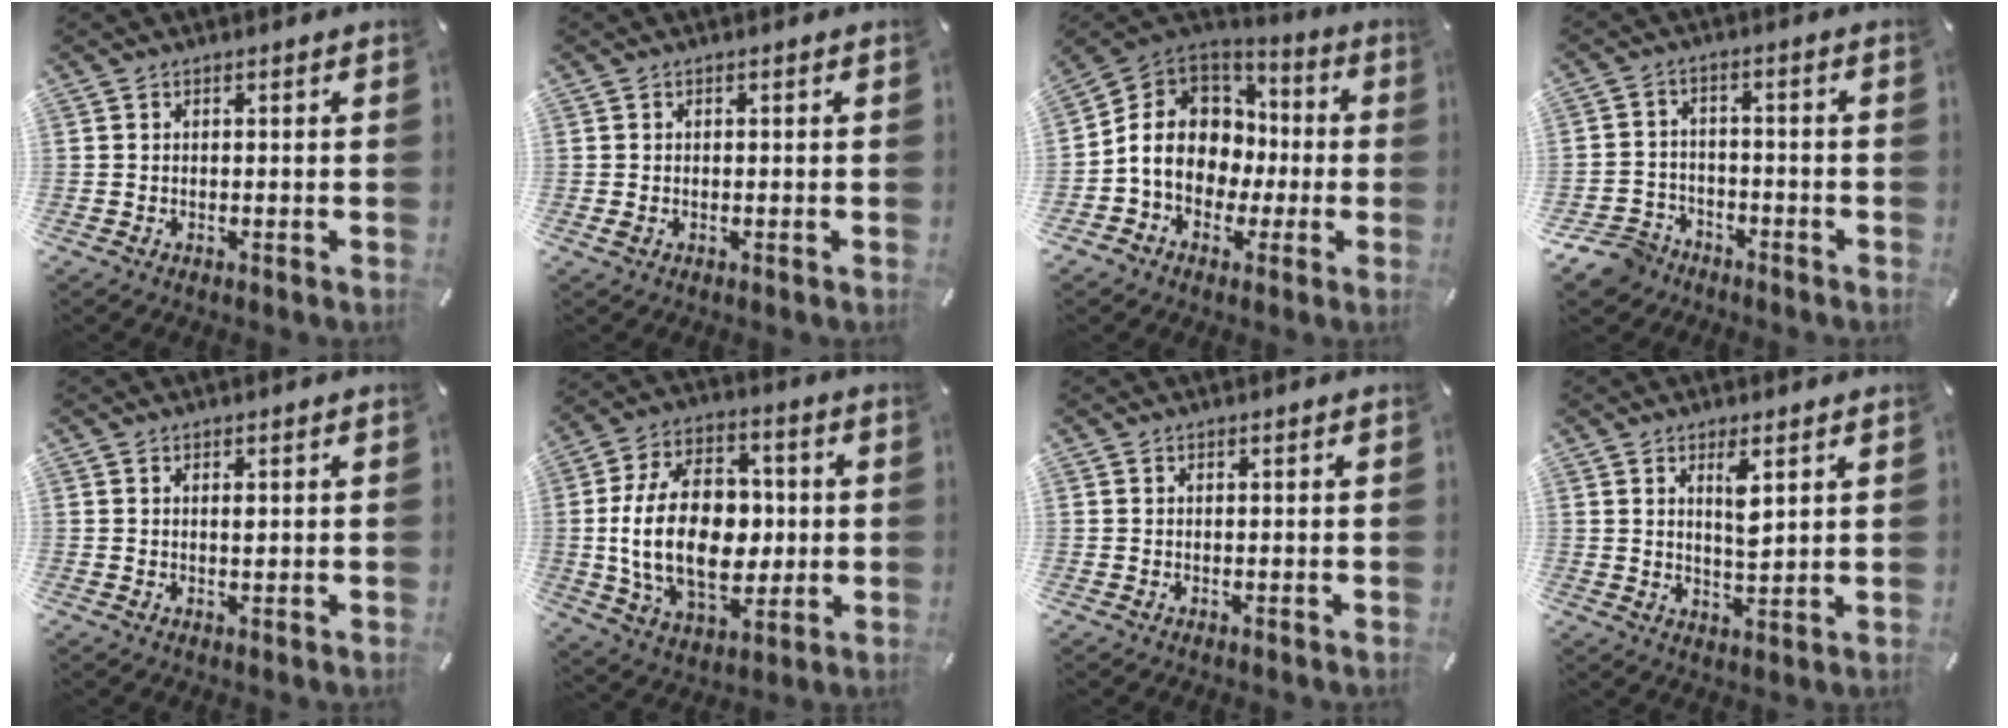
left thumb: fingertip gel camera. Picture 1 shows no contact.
{"total": 1.0, "force": [-0.2, 0.6, 0.7], "torque": [-0.013, 0.000, -0.005]}
{"total": 12.4, "force": [-2.0, 11.0, 5.5], "torque": [-0.125, 0.013, -0.031]}
{"total": 7.5, "force": [-5.5, 4.9, 1.4], "torque": [-0.037, 0.037, -0.108]}
{"total": 1.0, "force": [0.3, 0.4, 0.9], "torque": [-0.019, 0.001, 0.004]}
{"total": 22.2, "force": [-0.4, 14.8, 16.5], "torque": [-0.316, 0.001, -0.006]}
{"total": 0.0}
{"total": 5.6, "force": [2.7, 1.7, 4.6], "torque": [-0.076, -0.014, 0.040]}